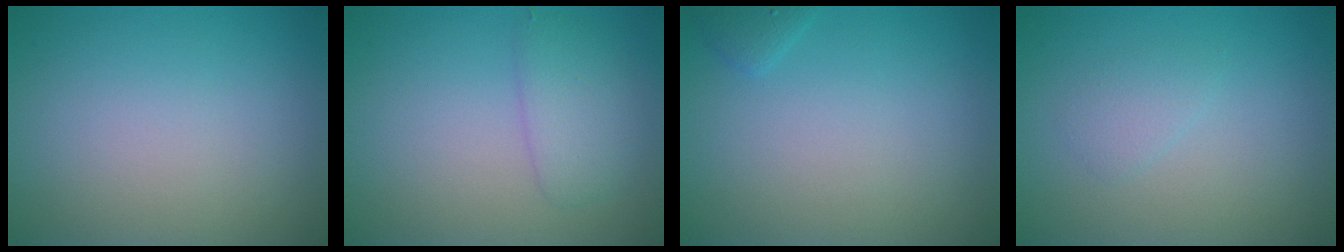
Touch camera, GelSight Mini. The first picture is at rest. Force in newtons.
{"total": 2.4, "press": 2.4, "slide": 0.1}
{"total": 0.9, "press": 0.9, "slide": 0.0}
{"total": 1.1, "press": 1.1, "slide": 0.1}